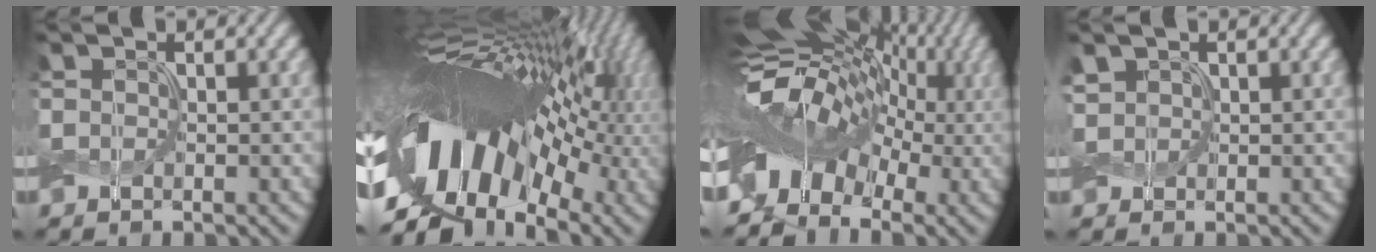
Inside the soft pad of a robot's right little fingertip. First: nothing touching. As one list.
[{"total": 17.4, "force": [-2.4, 8.7, 14.9], "torque": [-0.231, 0.003, -0.056]}, {"total": 11.6, "force": [-1.8, 8.3, 7.9], "torque": [-0.130, 0.021, -0.050]}, {"total": 1.5, "force": [0.8, 1.1, 0.6], "torque": [-0.020, 0.005, 0.017]}]